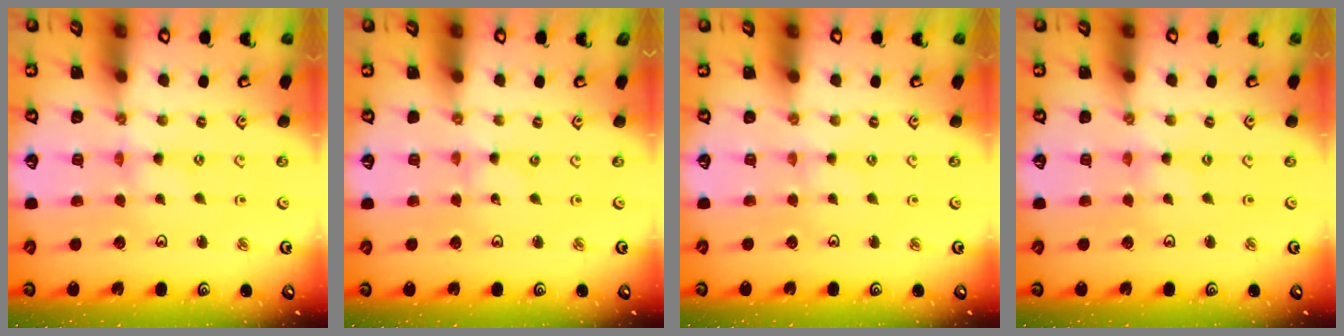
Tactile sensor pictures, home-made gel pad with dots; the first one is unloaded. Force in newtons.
{"total": 0.0}
{"total": 0.7, "press": 0.6, "slide": 0.2}
{"total": 0.0}